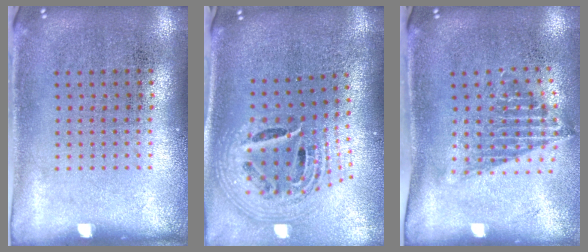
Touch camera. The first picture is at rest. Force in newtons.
{"total": 2.7, "press": 1.9, "slide": 1.9}
{"total": 1.4, "press": 1.1, "slide": 0.9}